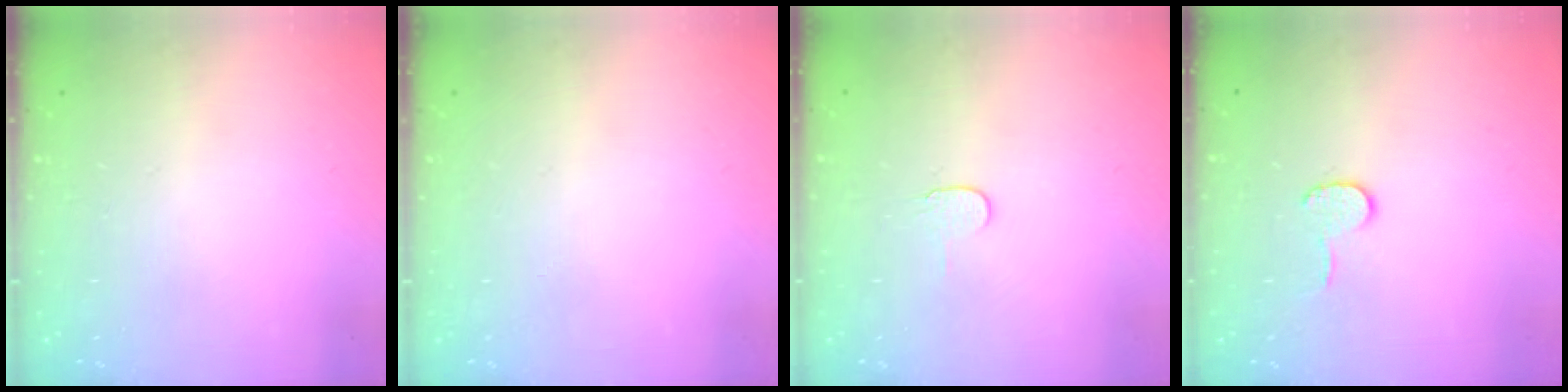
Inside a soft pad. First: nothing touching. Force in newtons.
{"total": 0.0}
{"total": 4.0, "press": 3.9, "slide": 0.5}
{"total": 6.4, "press": 6.4, "slide": 0.6}